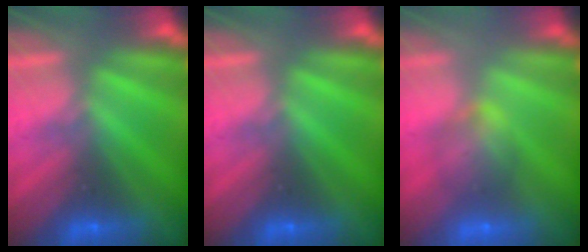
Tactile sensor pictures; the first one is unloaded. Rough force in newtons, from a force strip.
{"total": 0.0}
{"total": 7.8}